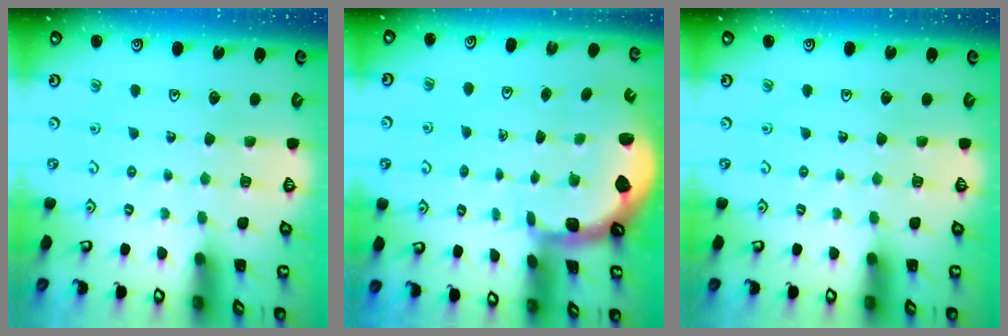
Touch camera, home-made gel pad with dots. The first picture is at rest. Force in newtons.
{"total": 2.3, "press": 1.3, "slide": 1.8}
{"total": 0.0}